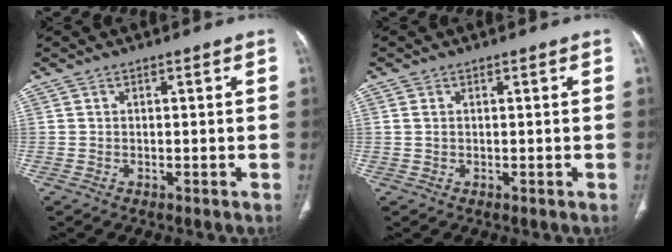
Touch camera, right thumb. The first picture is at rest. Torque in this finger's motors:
{"motor_torque": [0.04, -0.05, -0.36, 0.11, -0.02]}